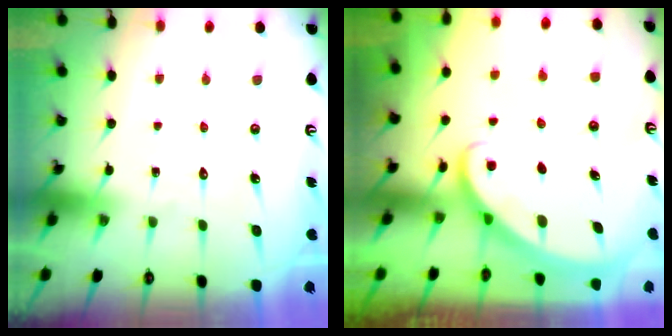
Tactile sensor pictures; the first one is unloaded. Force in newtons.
{"total": 2.7, "press": 2.7, "slide": 0.2}